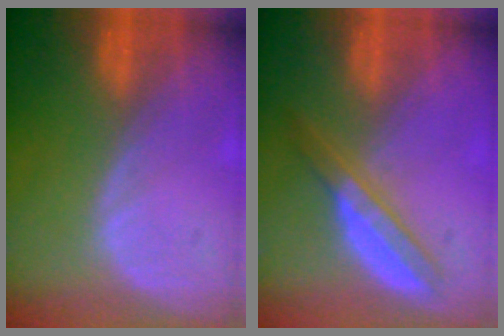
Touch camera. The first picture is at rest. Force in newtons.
{"total": 4.8, "press": 4.7, "slide": 1.0}